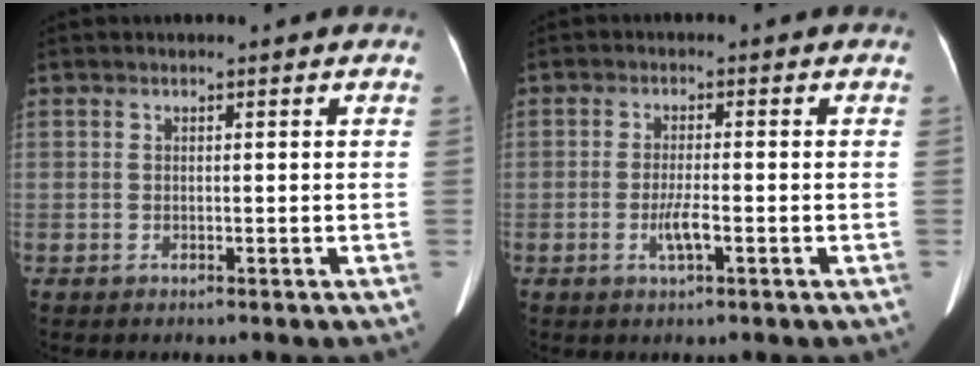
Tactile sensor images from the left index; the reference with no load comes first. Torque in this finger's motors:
{"motor_torque": [0.45, 0.08, 0.34, 0.09]}